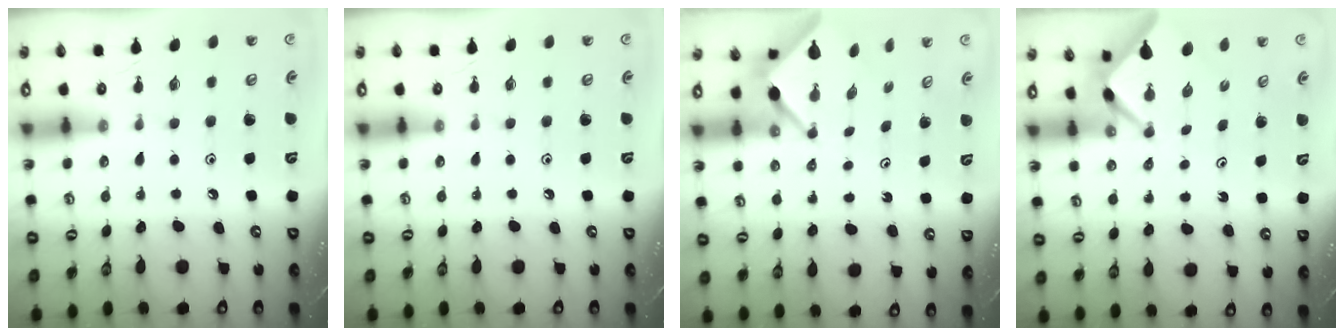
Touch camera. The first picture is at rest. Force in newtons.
{"total": 0.0}
{"total": 3.4, "press": 3.4, "slide": 0.2}
{"total": 2.6, "press": 2.6, "slide": 0.3}